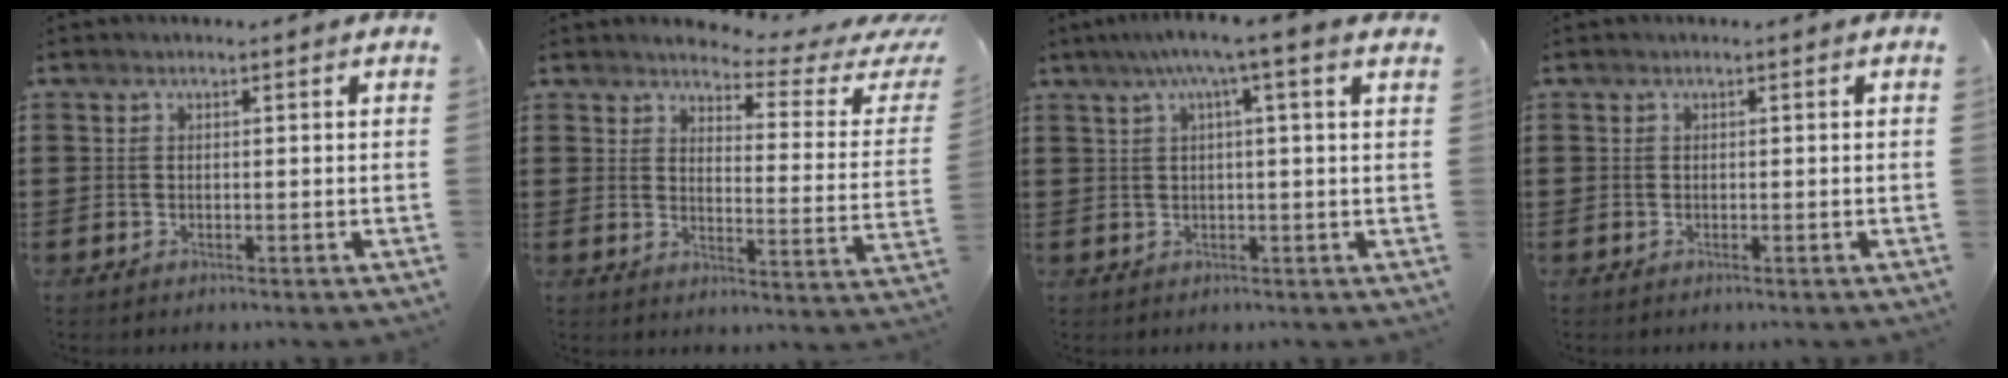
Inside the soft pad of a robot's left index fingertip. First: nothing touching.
{"total": 3.7, "force": [3.2, 0.3, 1.8], "torque": [-0.039, -0.029, 0.045]}
{"total": 4.8, "force": [2.2, -0.7, 4.2], "torque": [-0.085, 0.001, 0.034]}
{"total": 0.0}